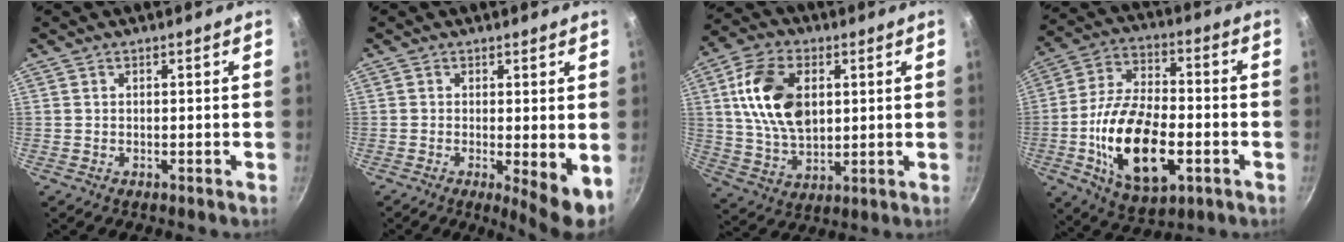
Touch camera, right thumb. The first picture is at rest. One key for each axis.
{"total": 6.2, "fx": -0.8, "fy": 1.5, "fz": 5.9, "tx": -0.079, "ty": -0.013, "tz": -0.008}
{"total": 15.5, "fx": 3.3, "fy": 9.8, "fz": 11.5, "tx": -0.194, "ty": -0.008, "tz": 0.063}
{"total": 20.1, "fx": -5.1, "fy": 10.4, "fz": 16.4, "tx": -0.289, "ty": 0.020, "tz": -0.088}